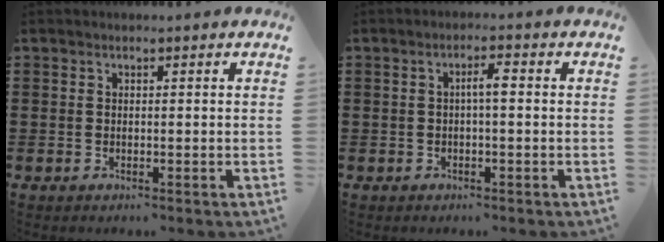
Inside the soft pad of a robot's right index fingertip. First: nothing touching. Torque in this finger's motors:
{"motor_torque": [0.54, -0.35, 0.08, 0.07]}